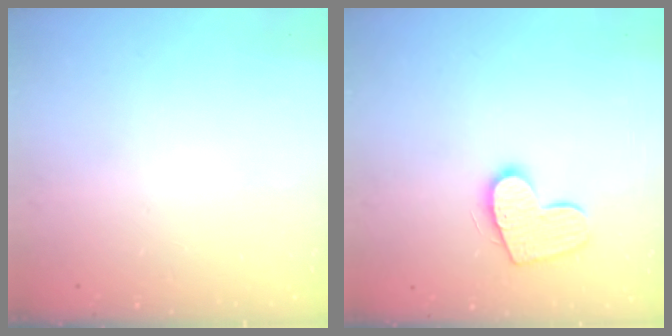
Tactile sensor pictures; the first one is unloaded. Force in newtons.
{"total": 11.1, "press": 11.1, "slide": 0.6}